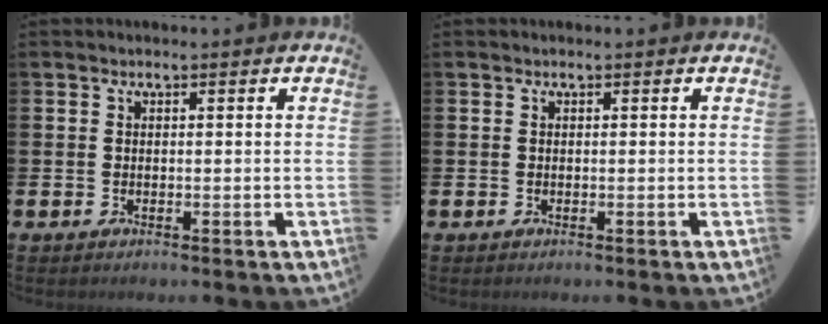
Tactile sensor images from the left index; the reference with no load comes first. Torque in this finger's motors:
{"motor_torque": [0.00, 0.00, 0.02, 0.00]}